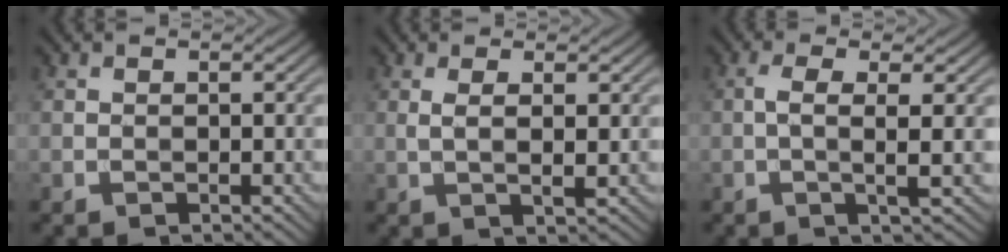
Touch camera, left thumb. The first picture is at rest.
{"total": 2.6, "force": [0.8, 0.4, 2.4], "torque": [-0.049, -0.001, 0.015]}
{"total": 3.8, "force": [0.1, 0.6, 3.7], "torque": [-0.070, 0.003, -0.003]}